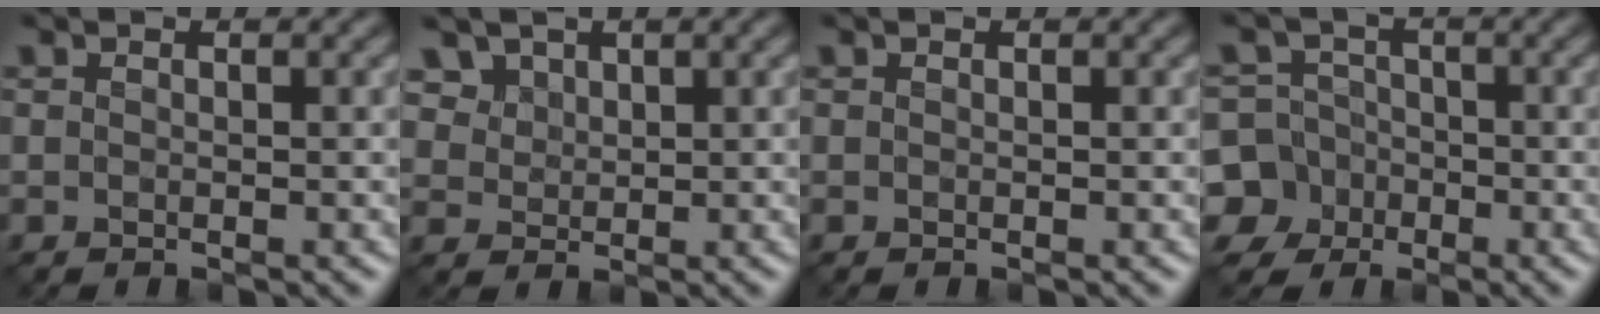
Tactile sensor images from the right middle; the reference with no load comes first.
{"total": 4.0, "force": [2.7, 2.7, 1.3], "torque": [-0.049, -0.006, 0.067]}
{"total": 0.0}
{"total": 9.4, "force": [-3.8, 8.4, 1.8], "torque": [-0.051, -0.014, -0.099]}